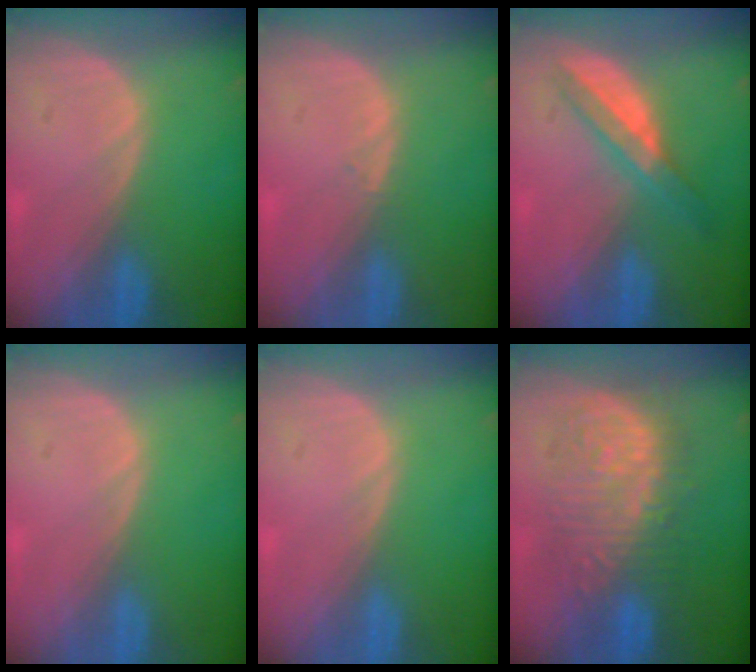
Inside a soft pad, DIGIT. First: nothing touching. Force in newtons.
{"total": 0.6, "press": 0.5, "slide": 0.4}
{"total": 5.8, "press": 5.2, "slide": 2.6}
{"total": 0.0}
{"total": 0.0}
{"total": 10.1, "press": 10.1, "slide": 0.5}